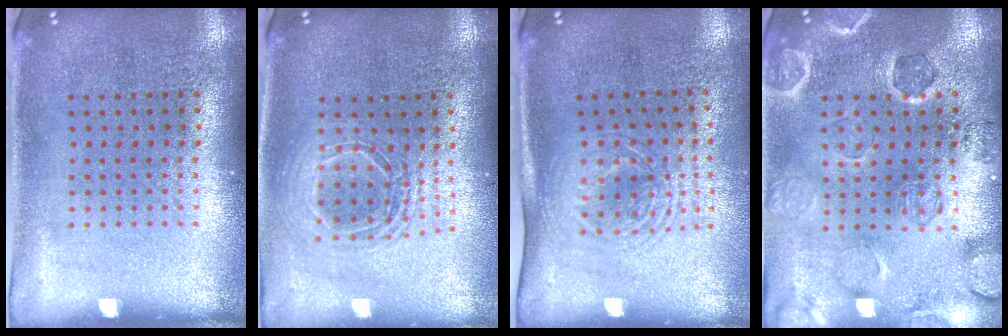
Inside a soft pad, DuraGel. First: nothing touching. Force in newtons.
{"total": 1.6, "press": 1.4, "slide": 0.8}
{"total": 1.7, "press": 1.4, "slide": 1.0}
{"total": 1.0, "press": 0.9, "slide": 0.3}